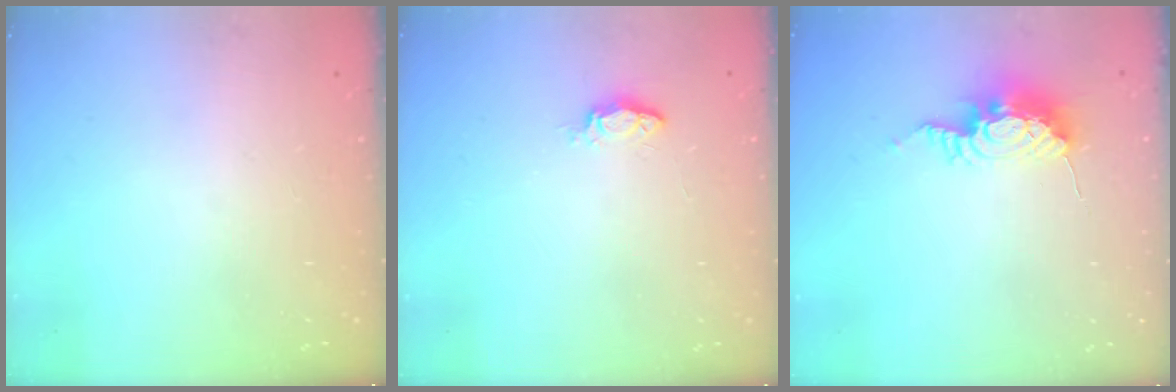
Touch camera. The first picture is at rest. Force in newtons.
{"total": 3.5, "press": 3.5, "slide": 0.4}
{"total": 10.5, "press": 10.5, "slide": 0.2}